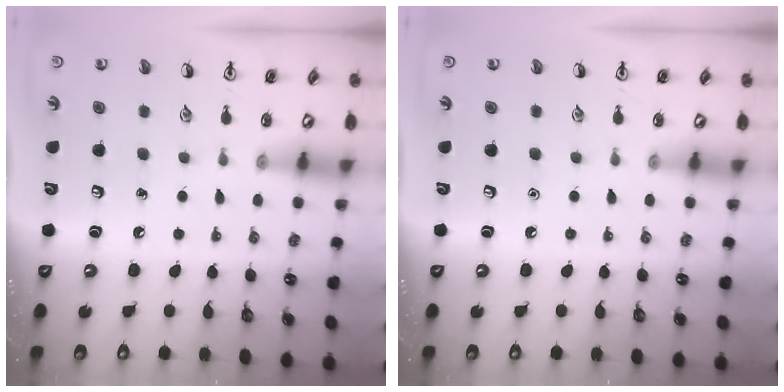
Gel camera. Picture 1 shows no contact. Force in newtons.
{"total": 0.0}